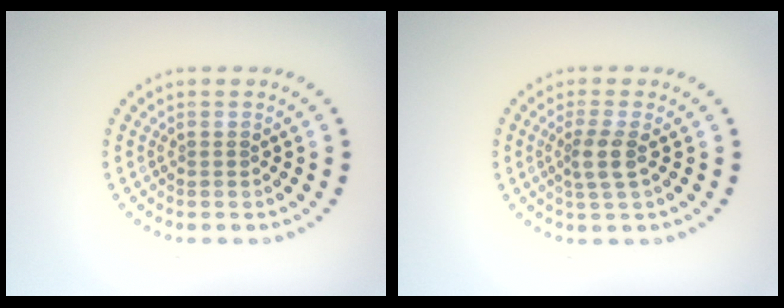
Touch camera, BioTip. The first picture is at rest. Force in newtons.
{"total": 2.3, "press": 1.8, "slide": 1.4}